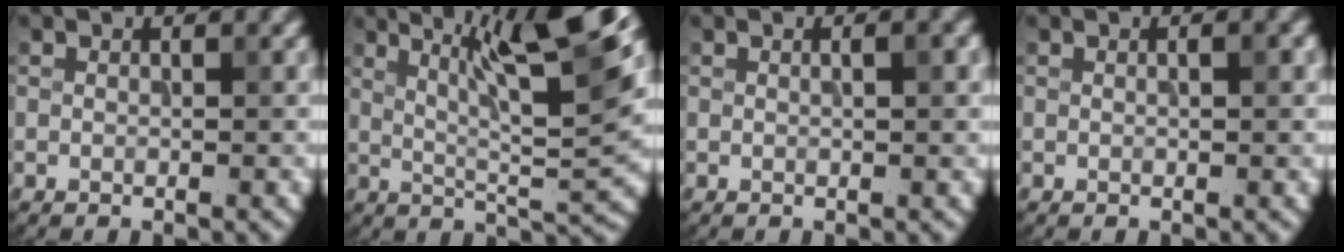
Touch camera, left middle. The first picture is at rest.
{"total": 10.0, "force": [5.0, 1.5, 8.5], "torque": [-0.126, 0.008, 0.085]}
{"total": 1.6, "force": [0.4, 0.3, 1.5], "torque": [-0.014, -0.003, 0.007]}
{"total": 1.1, "force": [0.2, 0.2, 1.1], "torque": [-0.012, -0.002, 0.003]}